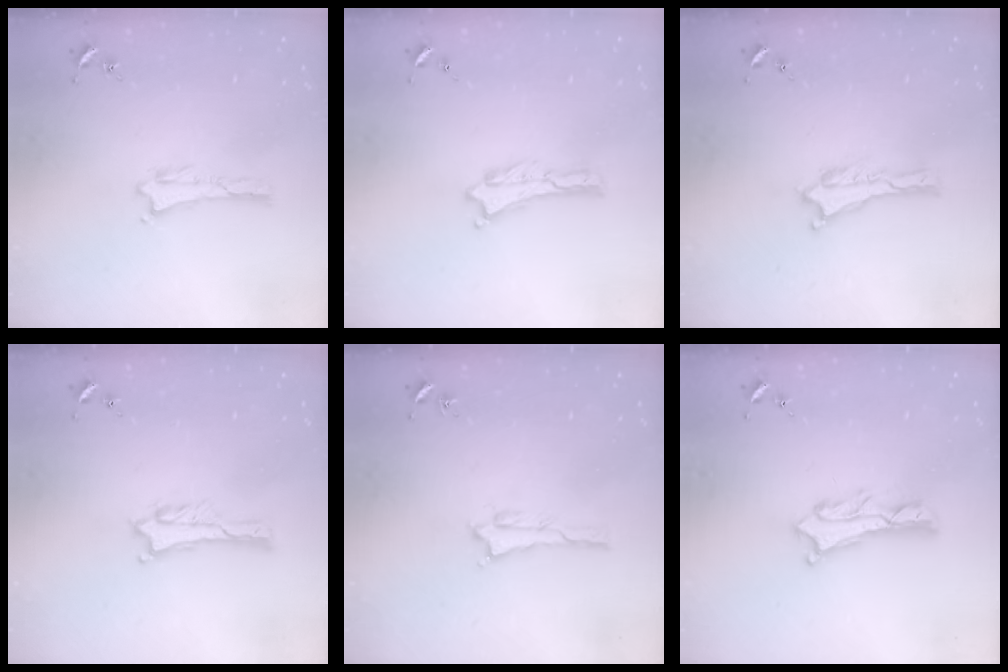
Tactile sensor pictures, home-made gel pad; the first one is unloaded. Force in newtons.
{"total": 0.0}
{"total": 0.0}
{"total": 0.9, "press": 0.9, "slide": 0.1}
{"total": 1.1, "press": 1.1, "slide": 0.1}
{"total": 2.0, "press": 2.0, "slide": 0.2}